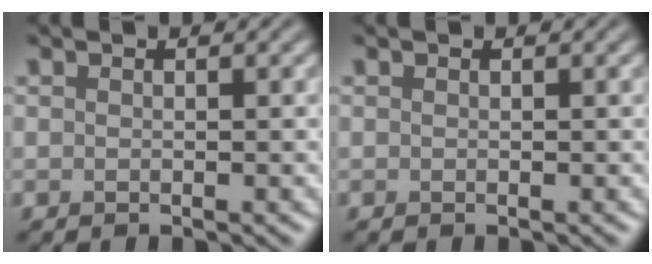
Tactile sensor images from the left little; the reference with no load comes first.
{"total": 0.0}